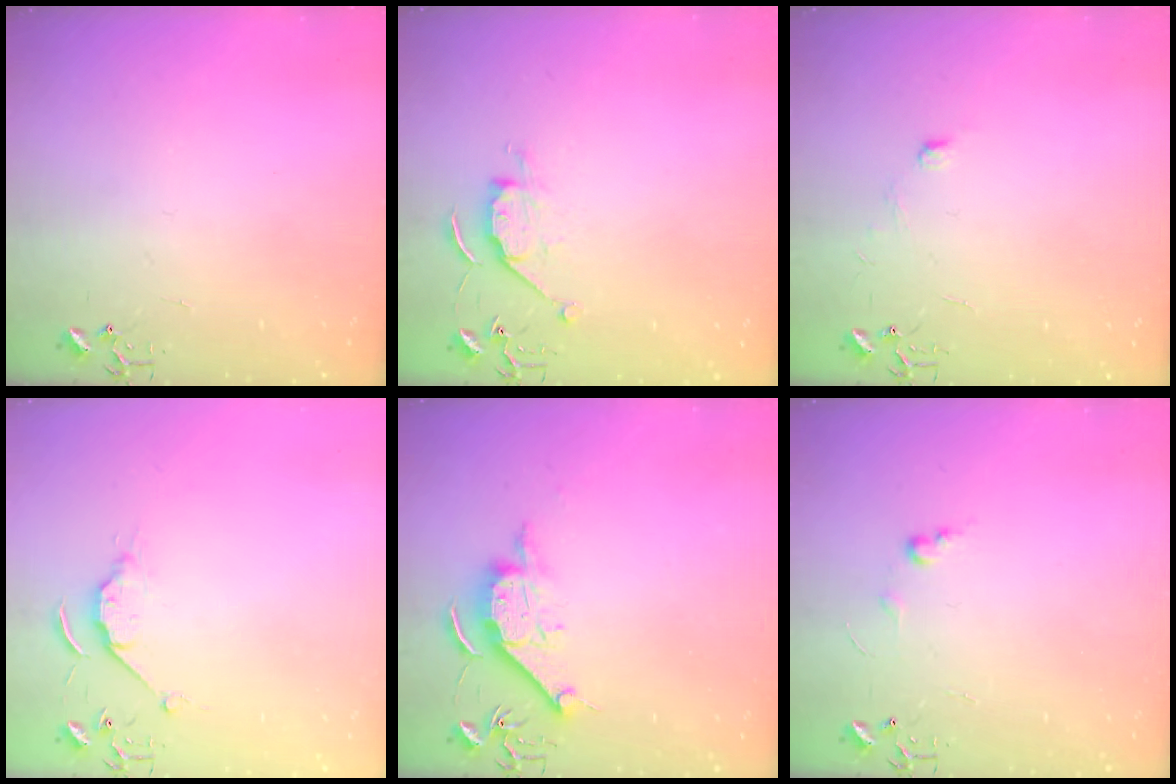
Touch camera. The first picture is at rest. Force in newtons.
{"total": 7.7, "press": 7.6, "slide": 0.7}
{"total": 5.6, "press": 5.6, "slide": 0.7}
{"total": 6.5, "press": 6.5, "slide": 0.8}
{"total": 10.6, "press": 10.6, "slide": 0.3}
{"total": 5.8, "press": 5.8, "slide": 0.7}